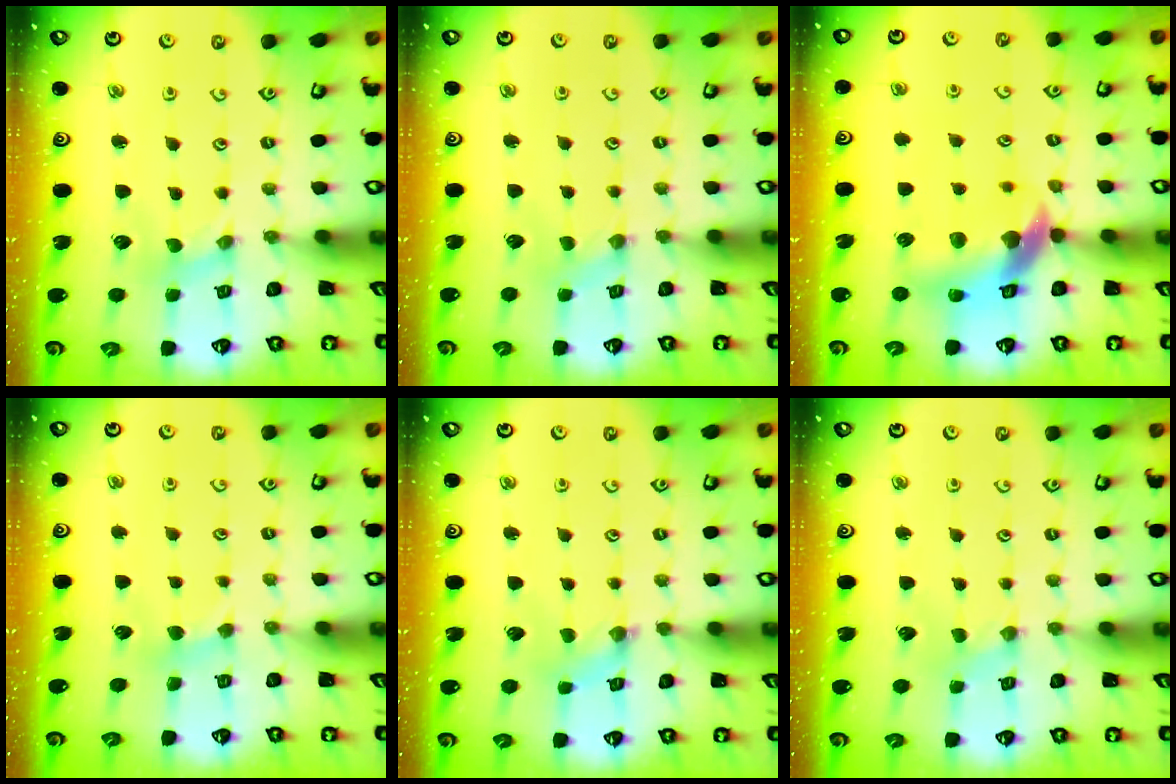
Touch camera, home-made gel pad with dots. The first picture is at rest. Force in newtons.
{"total": 0.0}
{"total": 13.0, "press": 12.9, "slide": 1.8}
{"total": 2.3, "press": 2.3, "slide": 0.4}
{"total": 1.1, "press": 1.1, "slide": 0.1}
{"total": 0.0}